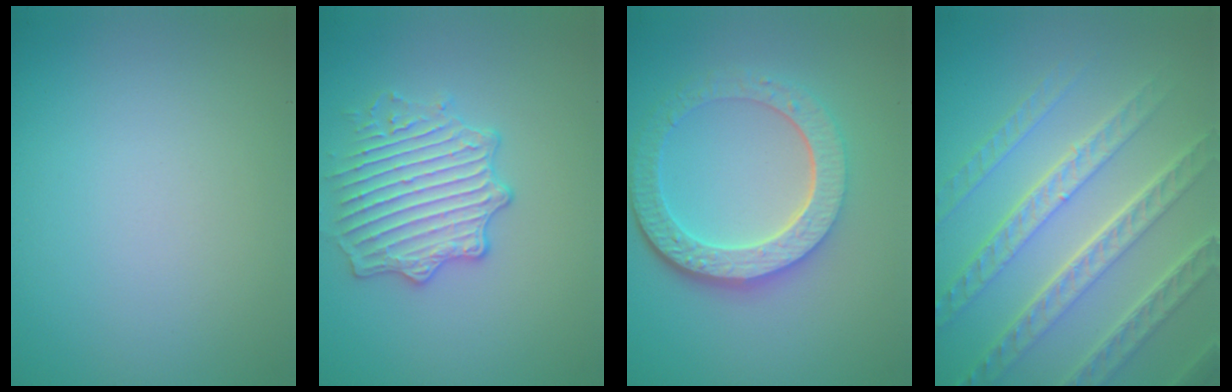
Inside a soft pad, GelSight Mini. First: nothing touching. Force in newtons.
{"total": 3.9, "press": 3.8, "slide": 0.8}
{"total": 6.0, "press": 4.5, "slide": 4.0}
{"total": 7.8, "press": 5.6, "slide": 5.4}